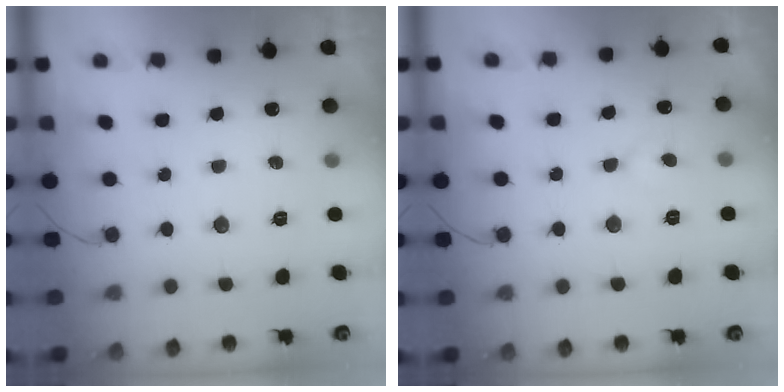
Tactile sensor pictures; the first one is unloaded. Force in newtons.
{"total": 5.1, "press": 5.1, "slide": 0.3}